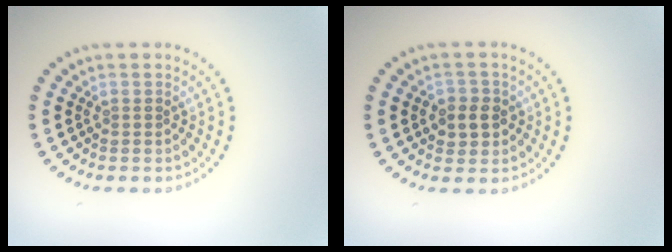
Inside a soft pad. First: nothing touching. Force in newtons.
{"total": 2.4, "press": 2.3, "slide": 0.8}